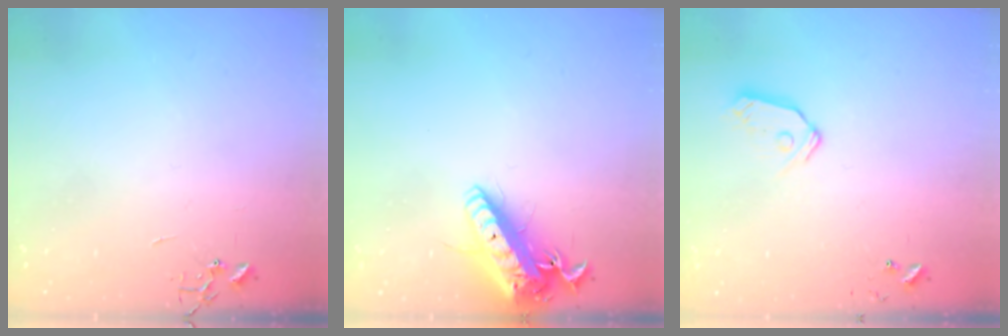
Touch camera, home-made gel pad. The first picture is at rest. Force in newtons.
{"total": 17.4, "press": 17.0, "slide": 3.4}
{"total": 8.1, "press": 8.1, "slide": 0.7}